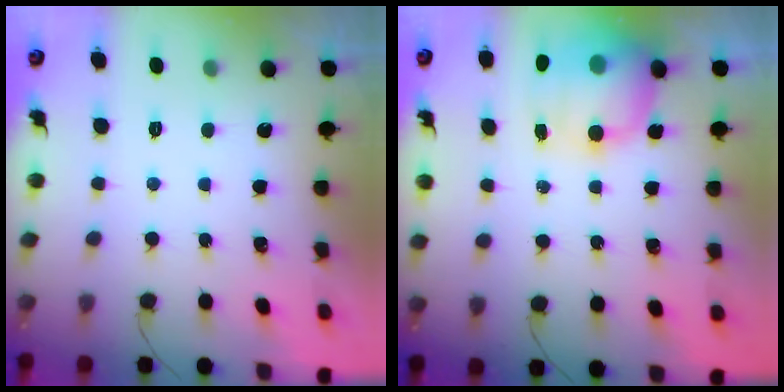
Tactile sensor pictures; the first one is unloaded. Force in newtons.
{"total": 12.6, "press": 12.2, "slide": 3.2}